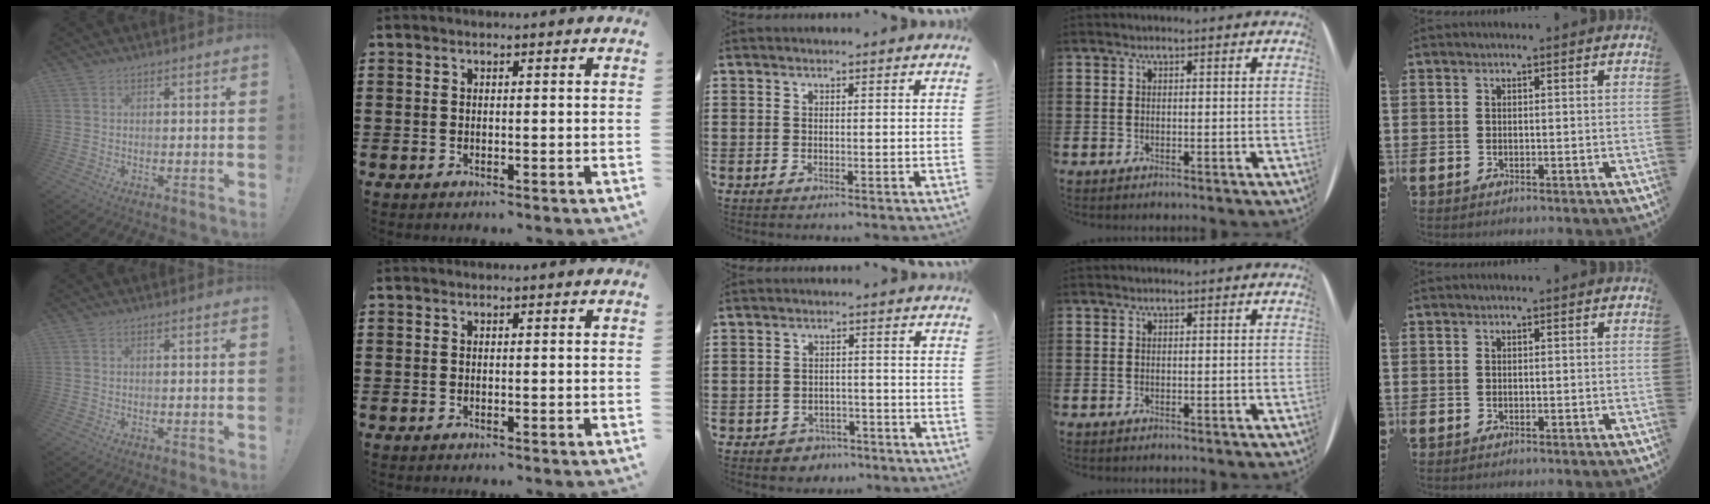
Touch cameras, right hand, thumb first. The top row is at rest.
{"middle": {"total": 2.6, "force": [-2.5, 0.9, -0.2], "torque": [-0.009, 0.000, -0.054]}}